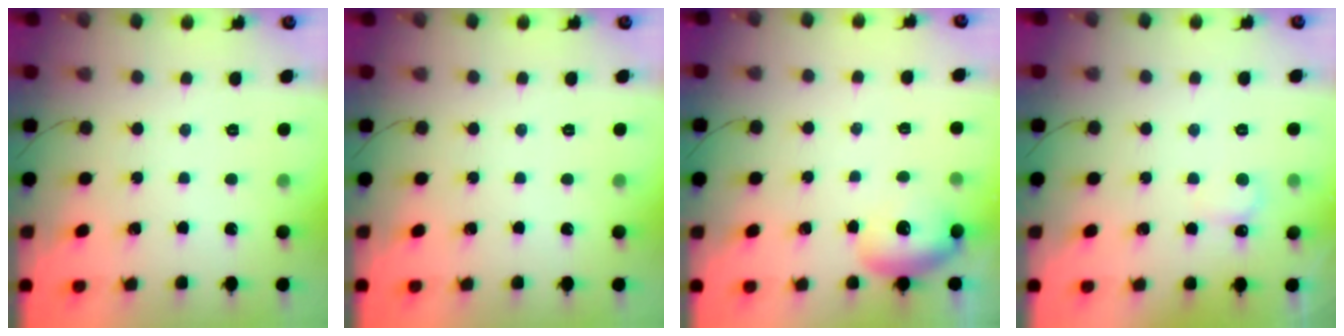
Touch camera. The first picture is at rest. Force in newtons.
{"total": 0.0}
{"total": 13.0, "press": 11.7, "slide": 5.5}
{"total": 3.9, "press": 3.7, "slide": 1.2}